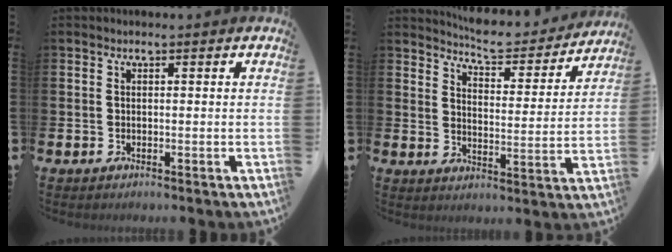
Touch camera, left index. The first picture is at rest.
{"total": 6.7, "force": [6.5, 1.2, 1.2], "torque": [-0.041, -0.048, 0.110]}